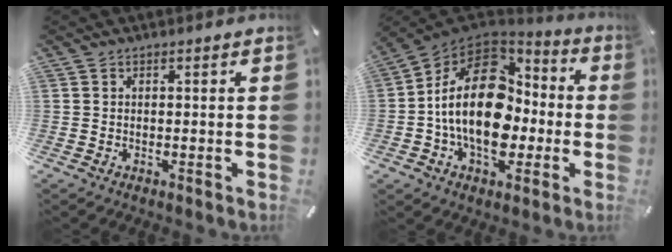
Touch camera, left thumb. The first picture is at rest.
{"total": 22.0, "force": [-1.5, 15.0, 16.1], "torque": [-0.298, 0.013, -0.021]}